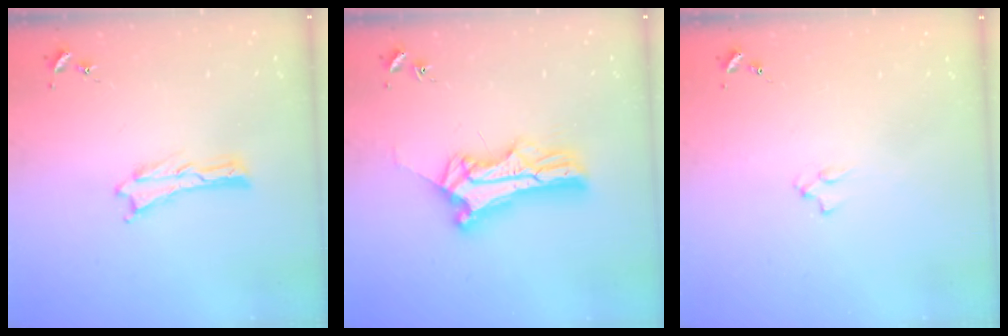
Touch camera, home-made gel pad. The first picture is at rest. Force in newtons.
{"total": 10.9, "press": 10.9, "slide": 0.8}
{"total": 1.3, "press": 1.3, "slide": 0.3}